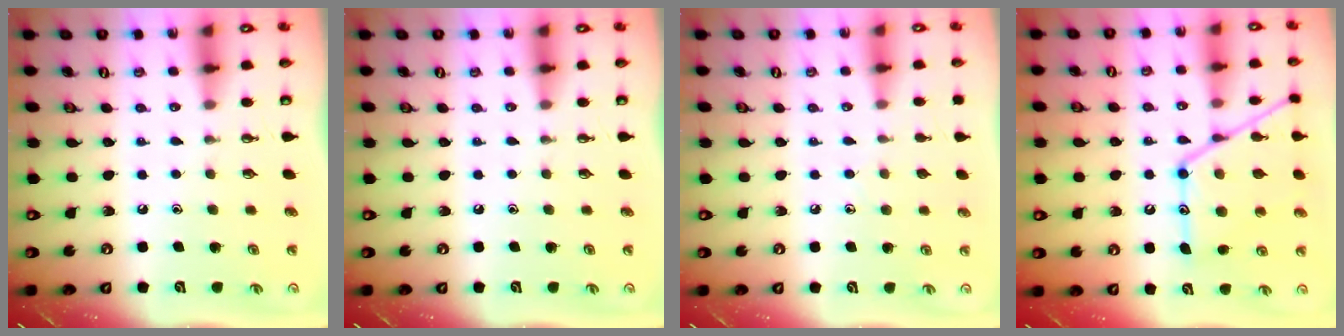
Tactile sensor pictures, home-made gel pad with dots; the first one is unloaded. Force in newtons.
{"total": 0.0}
{"total": 5.2, "press": 5.2, "slide": 0.5}
{"total": 16.5, "press": 16.5, "slide": 1.2}